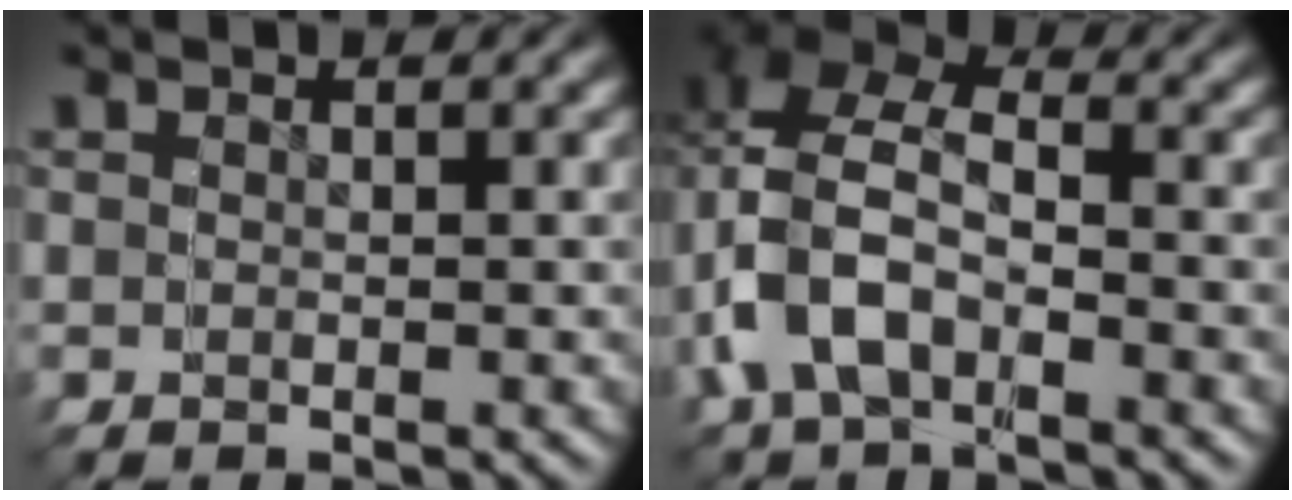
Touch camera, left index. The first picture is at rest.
{"total": 11.2, "force": [-1.2, 9.5, 5.8], "torque": [-0.134, -0.014, -0.029]}